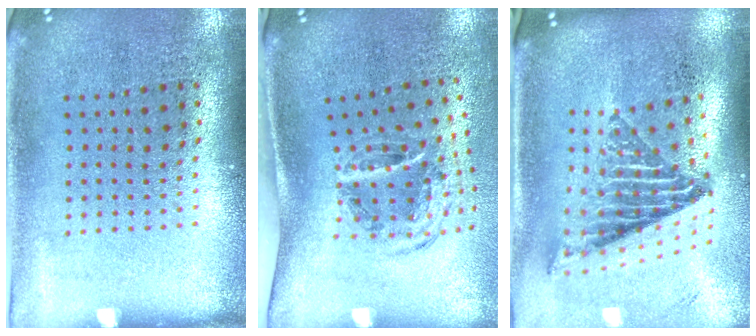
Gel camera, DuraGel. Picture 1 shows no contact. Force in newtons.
{"total": 1.5, "press": 1.1, "slide": 1.0}
{"total": 1.9, "press": 1.4, "slide": 1.2}